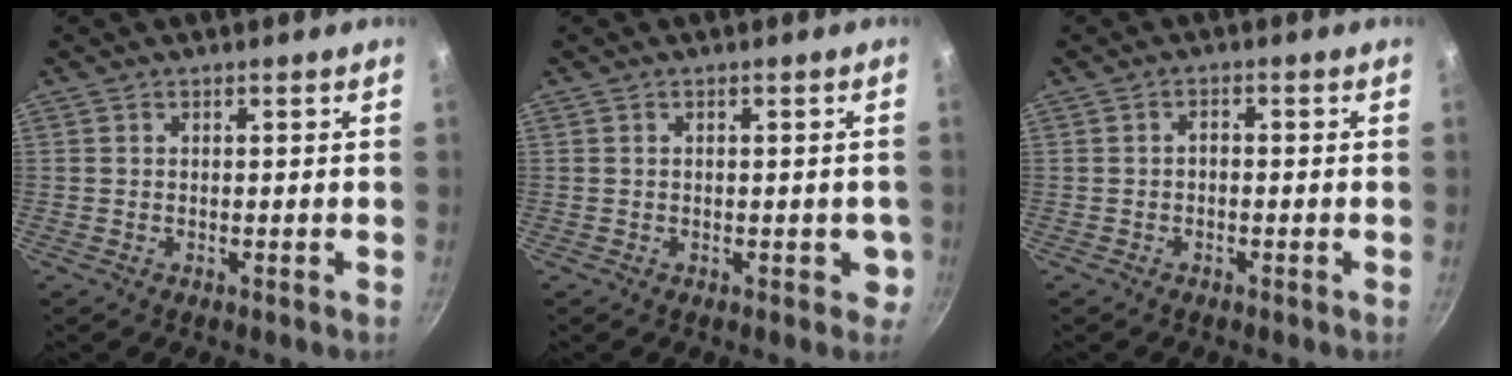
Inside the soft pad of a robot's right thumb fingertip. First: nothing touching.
{"total": 2.5, "force": [-0.4, 1.8, 1.7], "torque": [-0.001, 0.005, -0.006]}
{"total": 1.3, "force": [-0.7, 0.7, 0.9], "torque": [-0.015, 0.010, -0.014]}